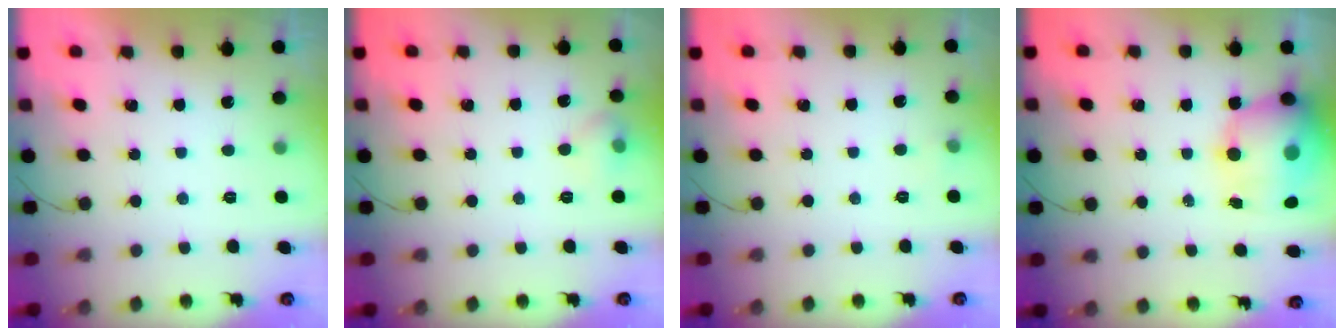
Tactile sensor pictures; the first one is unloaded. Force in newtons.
{"total": 5.9, "press": 5.7, "slide": 1.5}
{"total": 7.5, "press": 2.8, "slide": 6.9}
{"total": 15.6, "press": 15.2, "slide": 3.5}